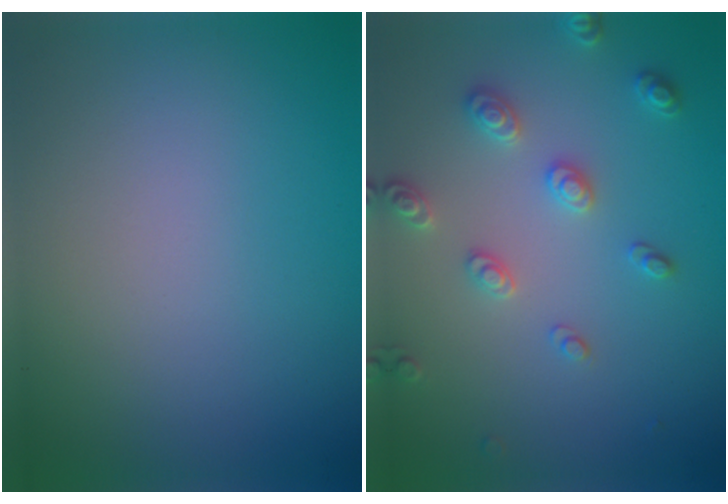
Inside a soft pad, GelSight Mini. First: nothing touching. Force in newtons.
{"total": 2.7, "press": 2.7, "slide": 0.4}